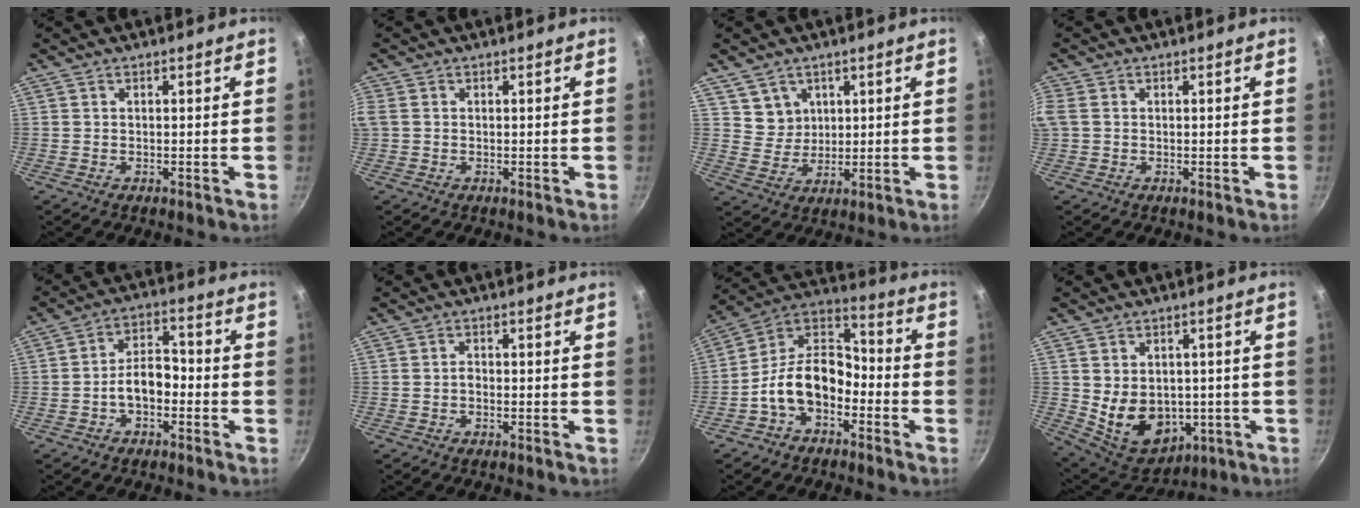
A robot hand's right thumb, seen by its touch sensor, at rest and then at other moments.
{"total": 2.6, "force": [0.3, 2.0, 1.7], "torque": [-0.039, 0.004, 0.004]}
{"total": 5.2, "force": [2.5, 4.5, 0.9], "torque": [0.007, -0.009, 0.052]}
{"total": 3.5, "force": [0.4, 2.7, 2.2], "torque": [-0.052, 0.005, 0.005]}
{"total": 7.0, "force": [-2.4, 4.3, 5.0], "torque": [-0.058, 0.039, -0.046]}
{"total": 1.1, "force": [-0.4, 0.8, 0.7], "torque": [-0.007, 0.010, -0.007]}
{"total": 13.4, "force": [-5.3, 8.8, 8.7], "torque": [-0.126, 0.072, -0.120]}
{"total": 12.9, "force": [-1.1, 9.9, 8.1], "torque": [-0.103, -0.016, 0.016]}